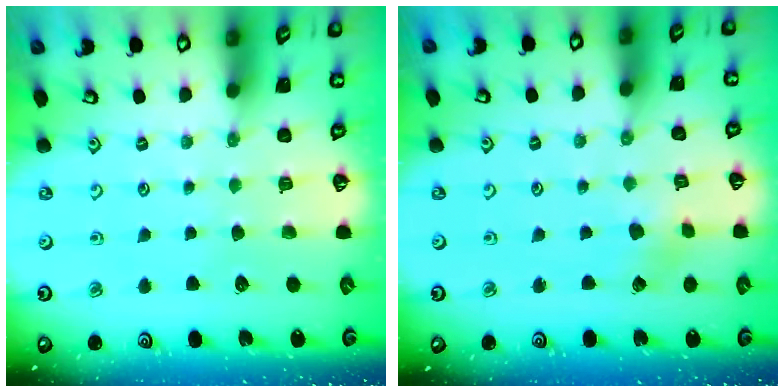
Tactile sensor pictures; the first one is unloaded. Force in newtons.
{"total": 4.2, "press": 4.2, "slide": 0.6}